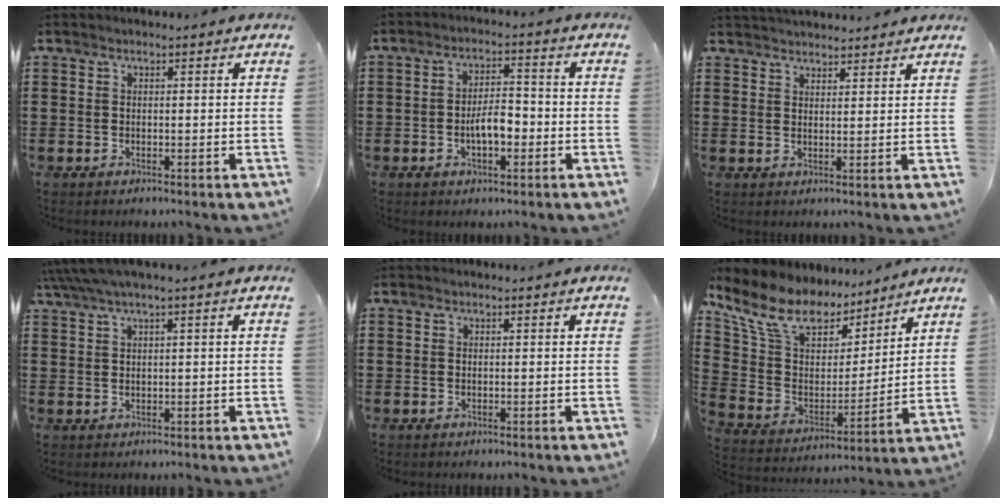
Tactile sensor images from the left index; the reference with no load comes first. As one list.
[{"total": 4.9, "force": [-1.4, 2.0, 4.2], "torque": [-0.081, 0.008, -0.029]}, {"total": 2.6, "force": [2.6, 0.2, -0.2], "torque": [-0.004, -0.006, 0.051]}, {"total": 2.1, "force": [0.9, 0.0, 1.9], "torque": [-0.037, -0.001, 0.016]}, {"total": 0.0}, {"total": 12.1, "force": [9.5, 5.5, 5.0], "torque": [-0.147, -0.048, 0.172]}]